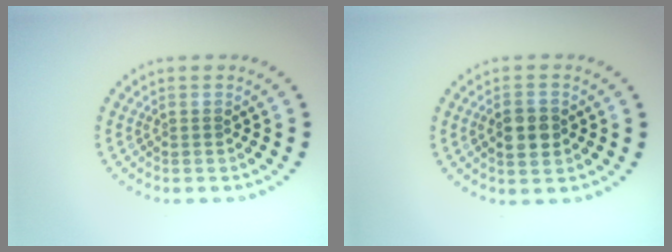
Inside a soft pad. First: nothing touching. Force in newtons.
{"total": 2.6, "press": 2.6, "slide": 0.3}